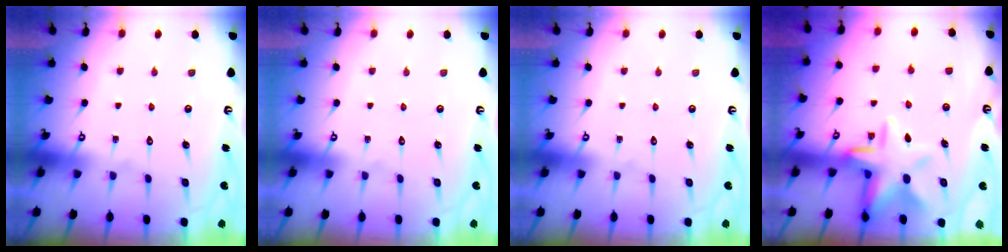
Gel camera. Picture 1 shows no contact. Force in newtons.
{"total": 0.0}
{"total": 0.0}
{"total": 10.7, "press": 10.4, "slide": 2.1}